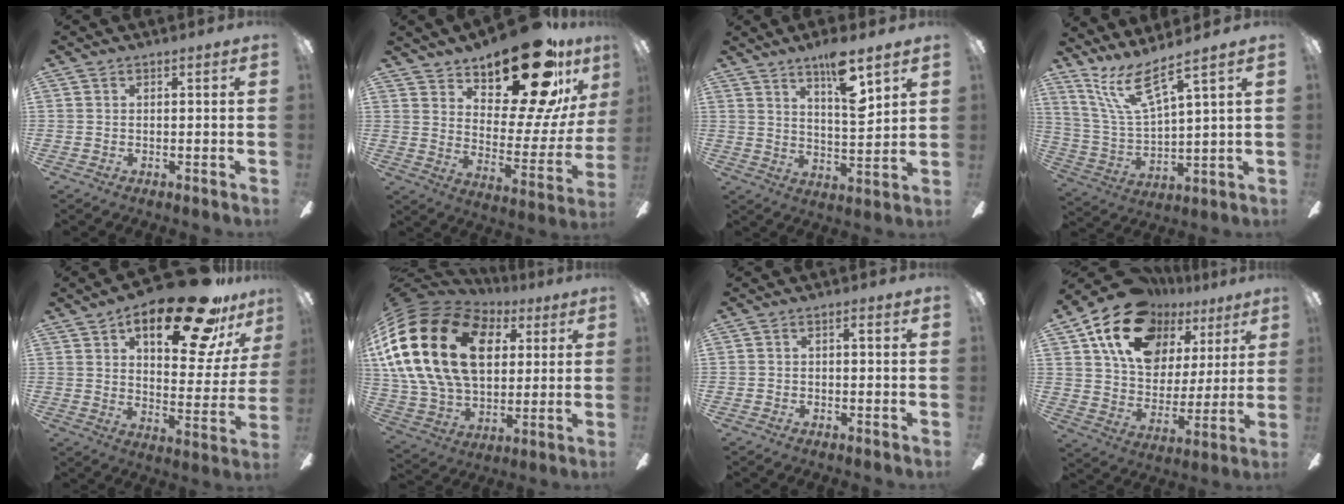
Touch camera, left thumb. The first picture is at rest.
{"total": 25.1, "force": [18.0, 9.3, 14.9], "torque": [-0.195, -0.124, 0.294]}
{"total": 11.4, "force": [7.6, 2.6, 8.1], "torque": [-0.132, -0.037, 0.128]}
{"total": 13.0, "force": [9.2, 3.0, 8.7], "torque": [-0.187, -0.039, 0.168]}
{"total": 23.3, "force": [14.9, 8.6, 15.8], "torque": [-0.212, -0.089, 0.235]}
{"total": 27.3, "force": [7.0, 18.9, 18.4], "torque": [-0.374, -0.011, 0.120]}
{"total": 1.3, "force": [-0.6, 0.6, 1.0], "torque": [-0.019, 0.007, -0.013]}
{"total": 20.3, "force": [12.2, 13.0, 9.6], "torque": [-0.172, -0.056, 0.223]}